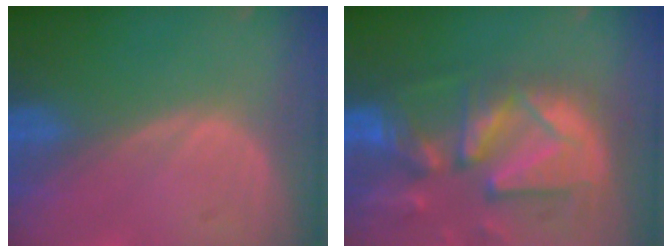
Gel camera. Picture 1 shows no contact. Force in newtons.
{"total": 13.3, "press": 11.4, "slide": 6.9}